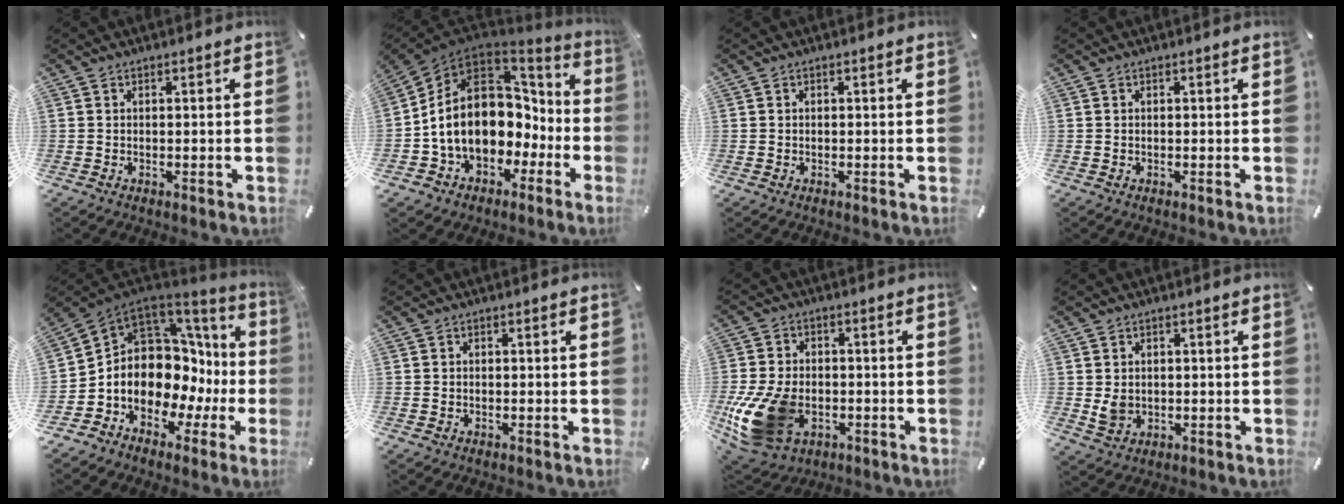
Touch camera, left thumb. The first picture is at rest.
{"total": 17.2, "force": [-0.1, 13.5, 10.5], "torque": [-0.209, -0.004, 0.005]}
{"total": 0.0}
{"total": 0.0}
{"total": 13.1, "force": [0.1, 10.6, 7.7], "torque": [-0.132, -0.045, 0.006]}
{"total": 0.6, "force": [-0.1, 0.5, 0.2], "torque": [-0.002, 0.004, -0.004]}
{"total": 17.0, "force": [-4.7, 11.8, 11.4], "torque": [-0.236, 0.014, -0.073]}
{"total": 3.9, "force": [0.5, 3.4, 1.9], "torque": [-0.034, -0.008, 0.005]}